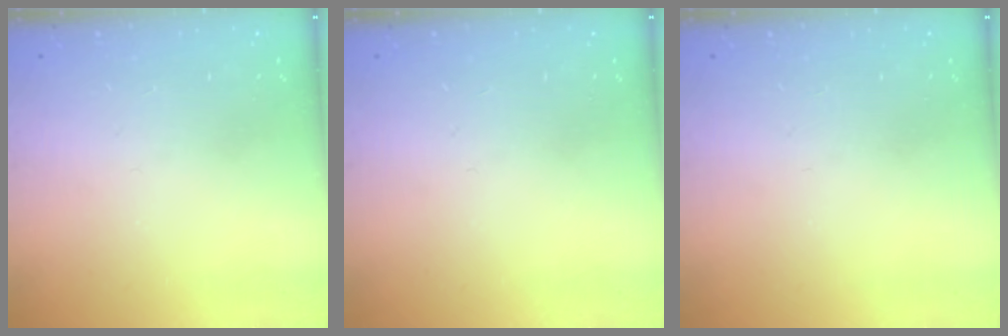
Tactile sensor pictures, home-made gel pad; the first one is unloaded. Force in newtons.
{"total": 0.0}
{"total": 0.0}